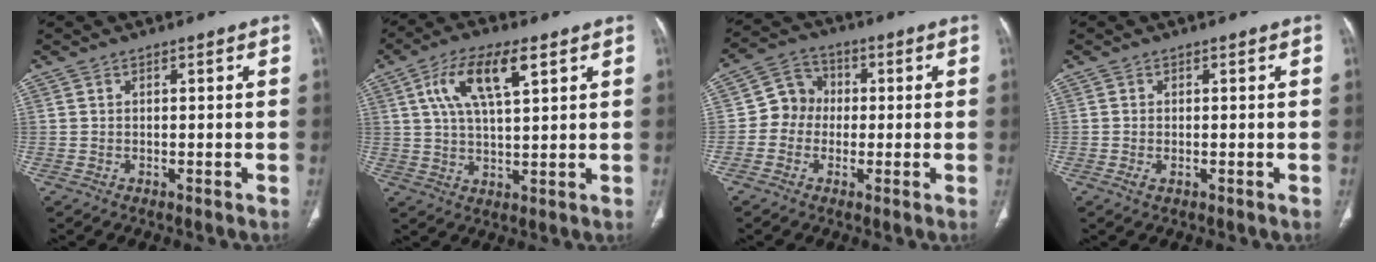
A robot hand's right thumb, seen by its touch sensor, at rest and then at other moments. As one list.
[{"total": 11.2, "force": [4.7, 4.2, 9.2], "torque": [-0.174, -0.001, 0.086]}, {"total": 6.7, "force": [-0.6, 6.1, 2.7], "torque": [-0.016, 0.020, -0.025]}, {"total": 1.1, "force": [-0.5, 0.6, 0.8], "torque": [-0.021, -0.003, -0.008]}]